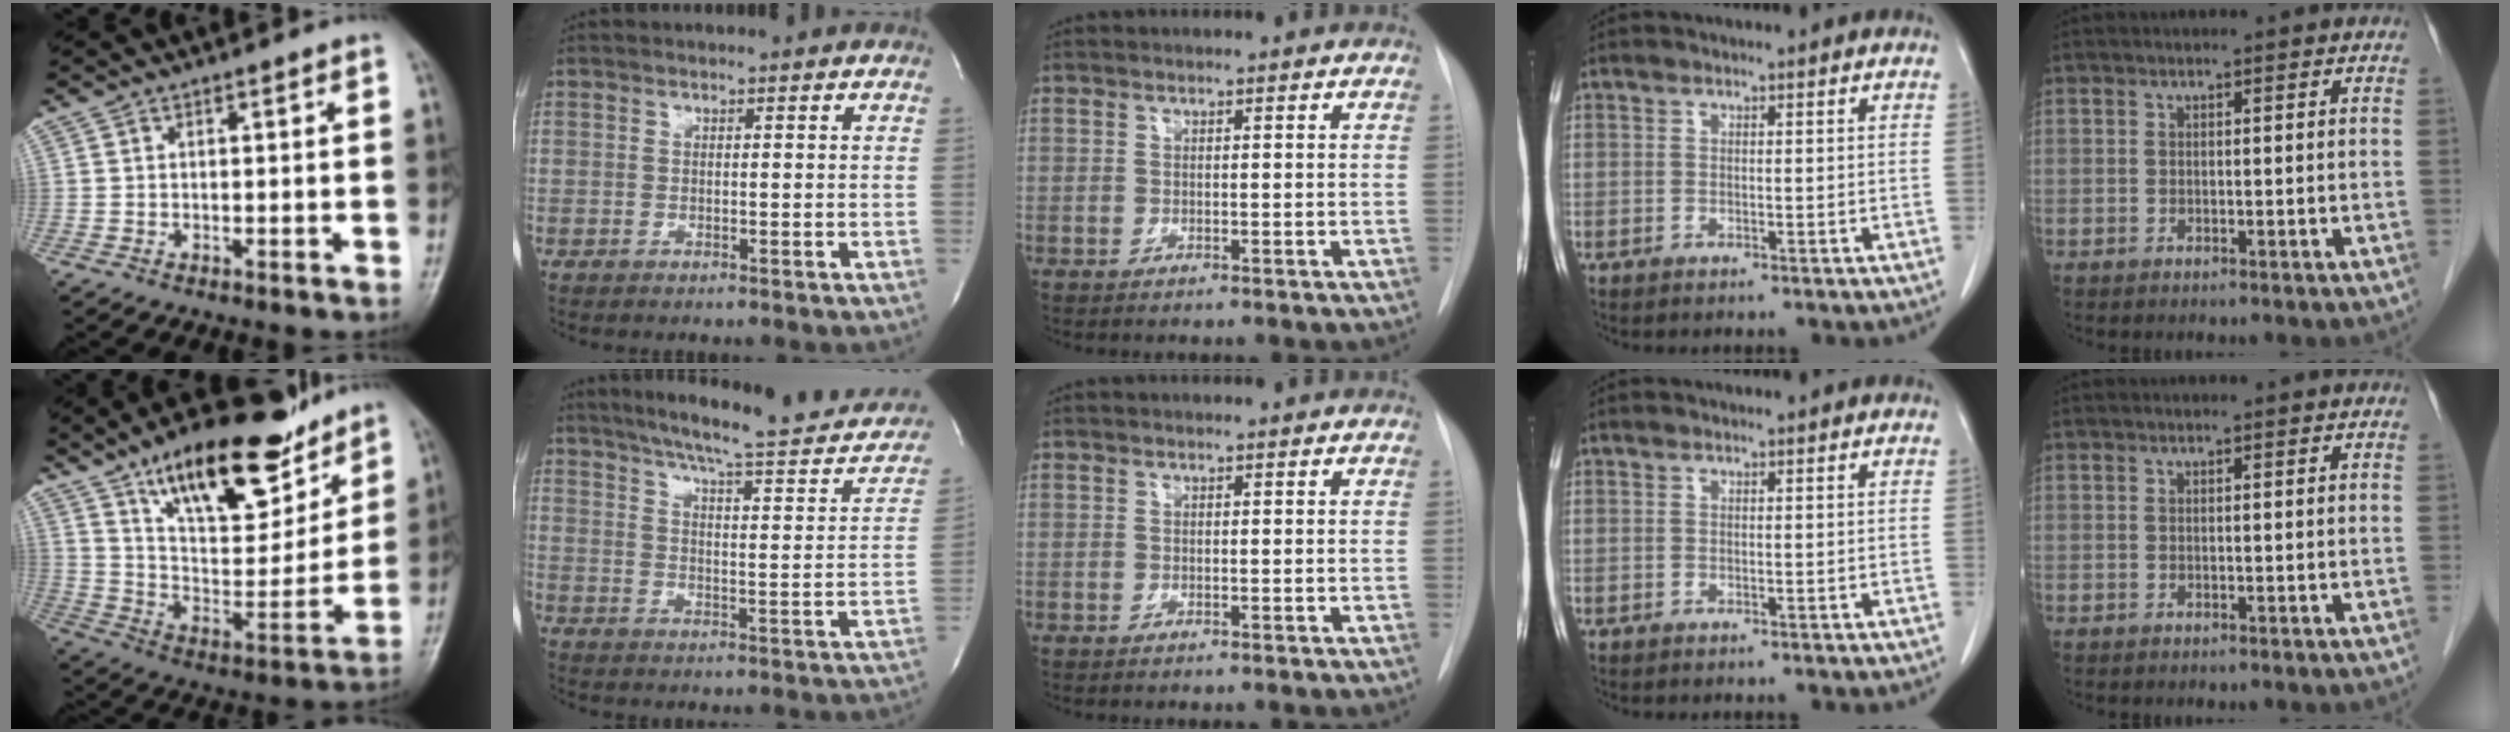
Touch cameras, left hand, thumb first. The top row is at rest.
{"thumb": {"total": 22.5, "force": [15.2, 8.6, 14.1], "torque": [-0.174, -0.068, 0.256]}, "index": {"total": 23.0, "force": [19.9, 3.0, 11.1], "torque": [-0.160, -0.035, 0.247]}}